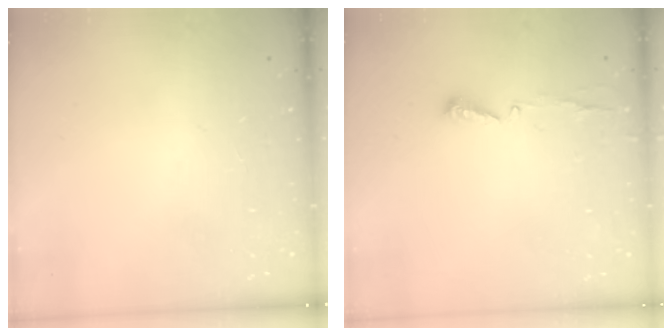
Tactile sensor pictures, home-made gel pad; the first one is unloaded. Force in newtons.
{"total": 4.8, "press": 4.8, "slide": 0.3}